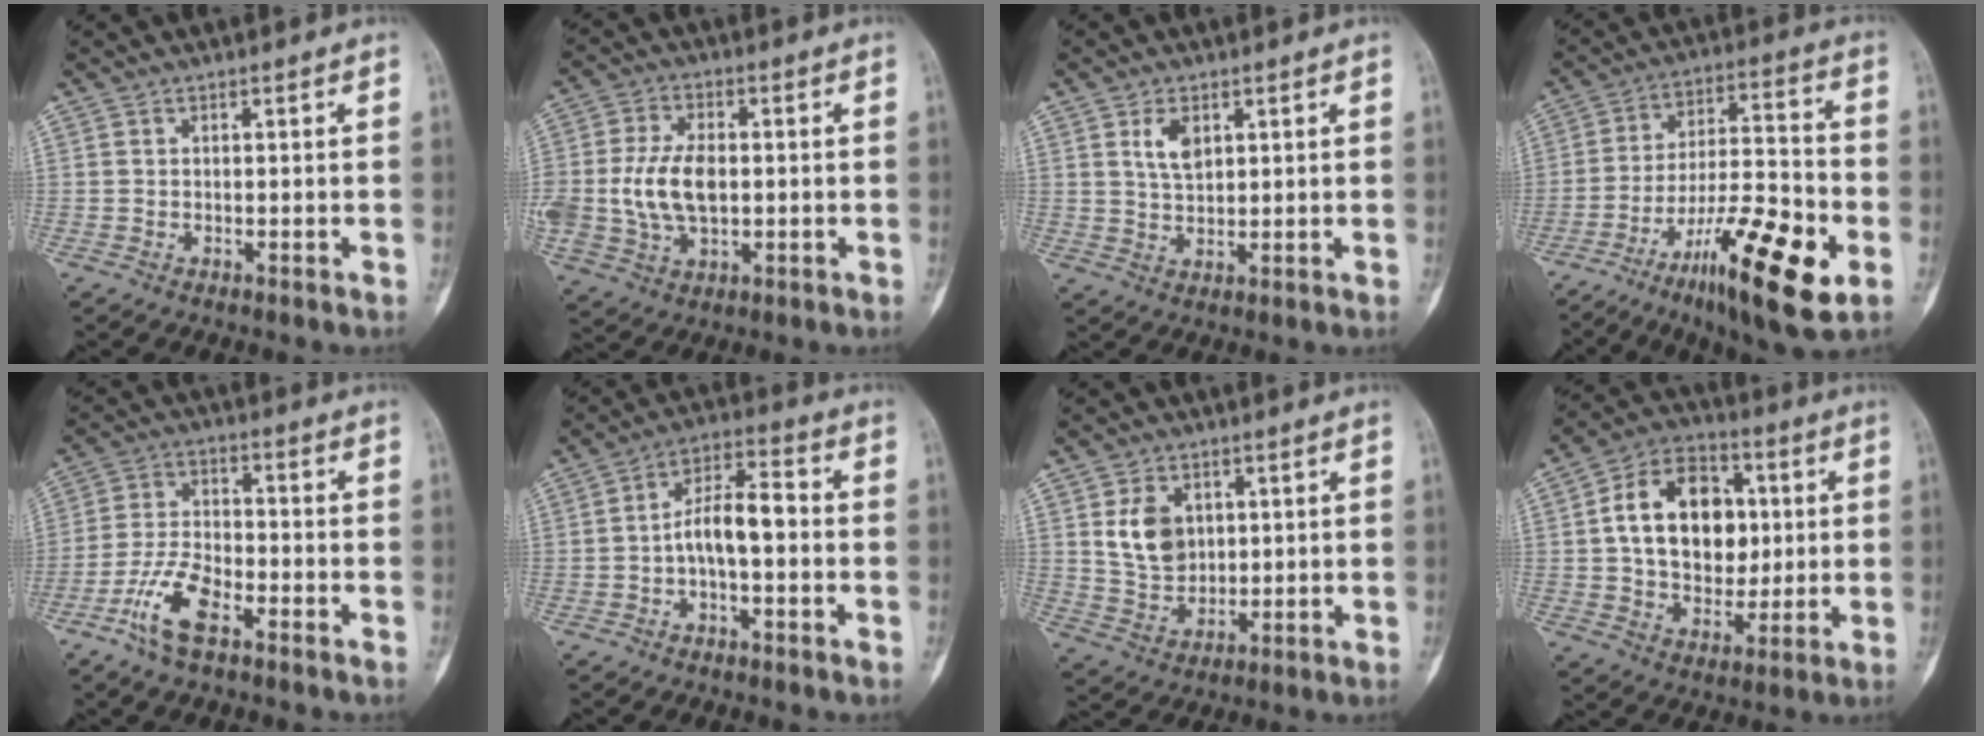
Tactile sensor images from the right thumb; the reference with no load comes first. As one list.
[{"total": 11.9, "force": [-0.2, 7.3, 9.3], "torque": [-0.184, 0.007, 0.003]}, {"total": 4.6, "force": [1.9, 2.6, 3.2], "torque": [-0.053, -0.009, 0.039]}, {"total": 21.1, "force": [-9.2, 5.3, 18.2], "torque": [-0.300, 0.043, -0.146]}, {"total": 9.4, "force": [-5.4, 3.7, 6.8], "torque": [-0.146, 0.024, -0.106]}, {"total": 8.6, "force": [-1.4, 3.8, 7.5], "torque": [-0.128, 0.042, -0.031]}, {"total": 8.1, "force": [2.4, 6.0, 4.8], "torque": [-0.061, -0.017, 0.053]}, {"total": 17.8, "force": [2.5, 12.6, 12.3], "torque": [-0.153, 0.011, 0.041]}]